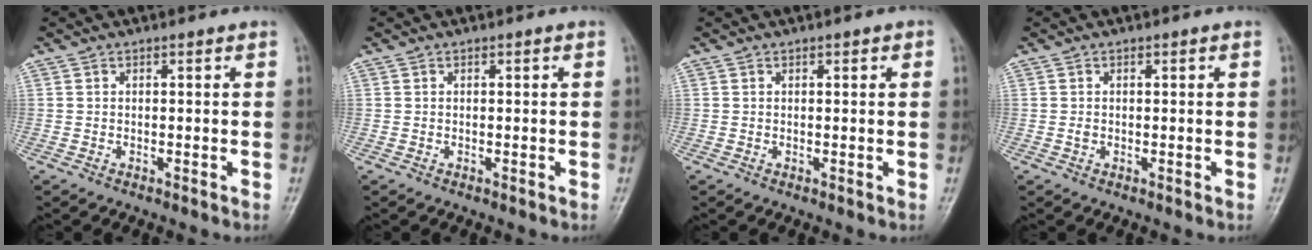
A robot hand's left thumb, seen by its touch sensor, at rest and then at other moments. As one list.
[{"total": 0.0}, {"total": 1.1, "force": [0.5, 0.5, 0.9], "torque": [-0.008, 0.001, 0.005]}, {"total": 0.9, "force": [-0.1, 0.7, 0.6], "torque": [-0.007, 0.002, -0.001]}]